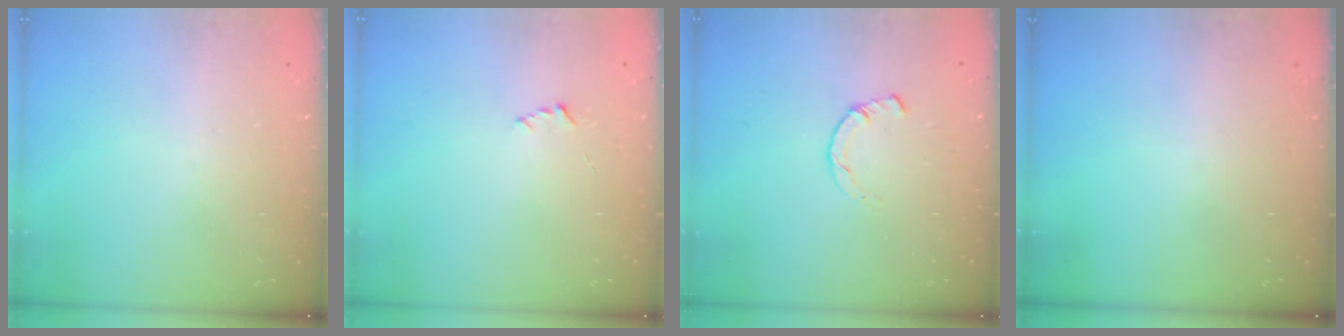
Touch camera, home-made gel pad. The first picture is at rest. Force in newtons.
{"total": 1.9, "press": 1.9, "slide": 0.2}
{"total": 2.3, "press": 2.3, "slide": 0.1}
{"total": 0.0}